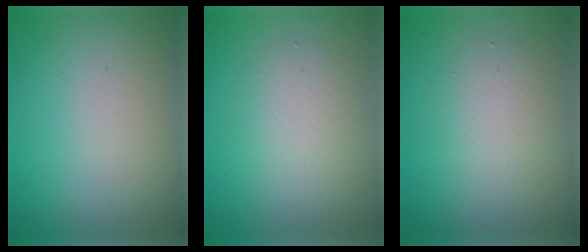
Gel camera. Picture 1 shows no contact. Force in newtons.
{"total": 2.9, "press": 2.9, "slide": 0.2}
{"total": 2.9, "press": 2.9, "slide": 0.2}